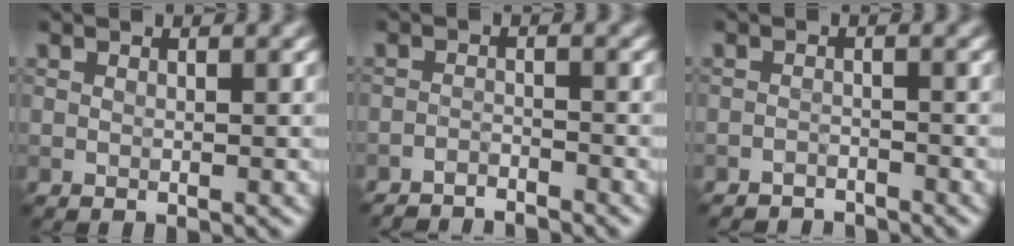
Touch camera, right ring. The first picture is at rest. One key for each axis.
{"total": 3.0, "fx": -2.9, "fy": 0.4, "fz": 0.4, "tx": -0.004, "ty": -0.008, "tz": -0.053}
{"total": 2.0, "fx": -1.9, "fy": 0.4, "fz": 0.0, "tx": 0.006, "ty": 0.001, "tz": -0.036}